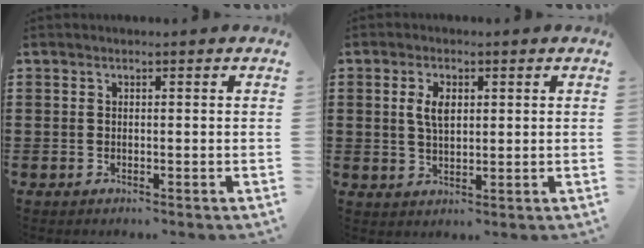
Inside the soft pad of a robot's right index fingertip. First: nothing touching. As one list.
[{"total": 4.0, "force": [1.0, 2.0, 3.4], "torque": [-0.070, 0.009, 0.016]}]